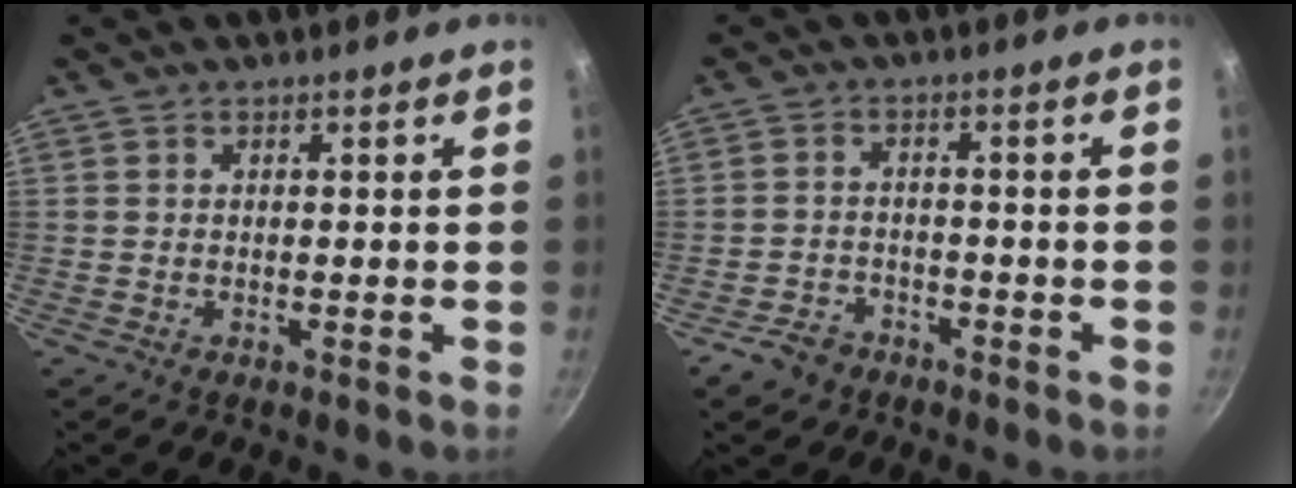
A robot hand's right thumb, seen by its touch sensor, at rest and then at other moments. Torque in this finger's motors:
{"motor_torque": [3.48, 1.53, 0.20, -0.01, 0.02]}